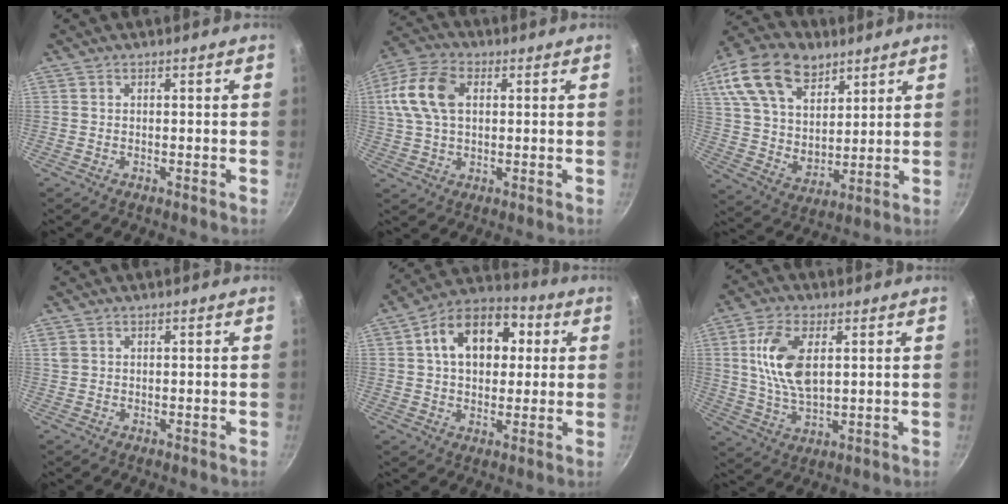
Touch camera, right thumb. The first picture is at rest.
{"total": 12.4, "force": [2.6, 7.9, 9.2], "torque": [-0.177, 0.014, 0.037]}
{"total": 19.8, "force": [10.3, 12.7, 11.3], "torque": [-0.185, -0.023, 0.186]}
{"total": 1.2, "force": [0.7, 0.9, 0.5], "torque": [-0.009, 0.003, 0.014]}
{"total": 15.8, "force": [3.6, 10.8, 11.0], "torque": [-0.139, 0.021, 0.040]}
{"total": 11.7, "force": [2.8, 6.1, 9.7], "torque": [-0.181, -0.008, 0.056]}